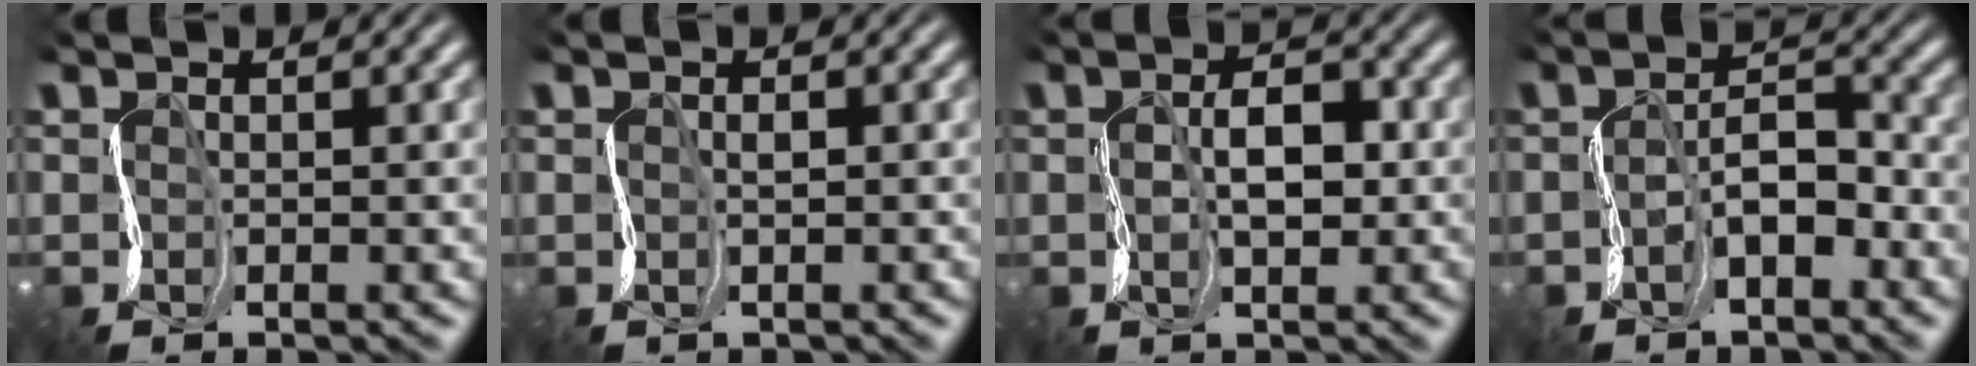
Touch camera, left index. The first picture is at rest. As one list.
[{"total": 1.1, "force": [0.3, -0.5, -0.9], "torque": [0.000, 0.005, 0.006]}, {"total": 1.6, "force": [0.5, 0.8, 1.3], "torque": [-0.043, 0.010, 0.010]}, {"total": 1.6, "force": [-1.2, 0.7, 0.9], "torque": [-0.037, 0.014, -0.026]}]